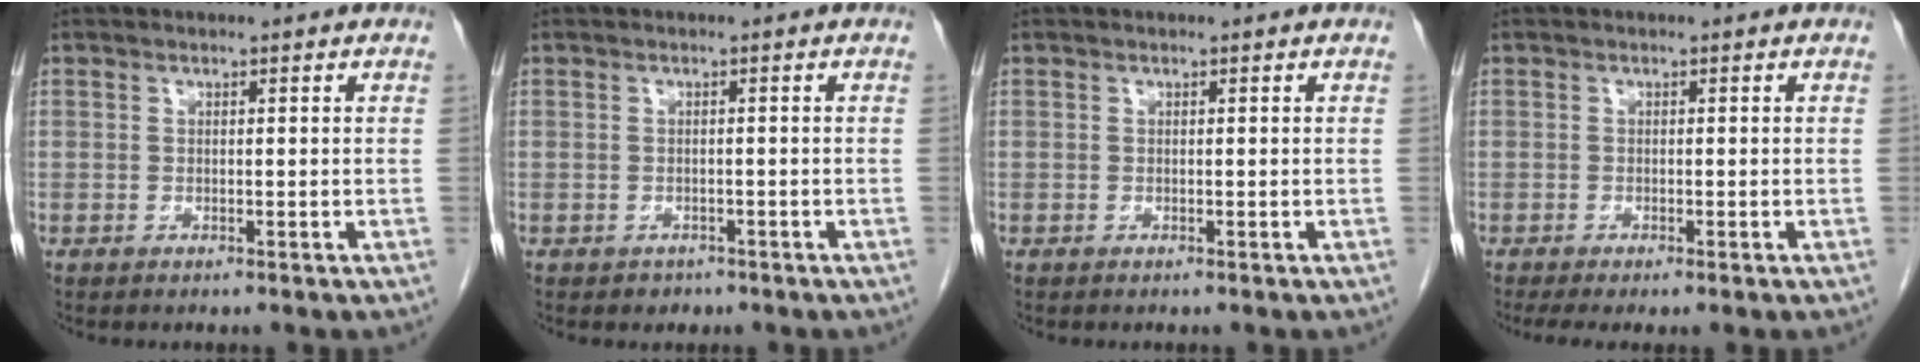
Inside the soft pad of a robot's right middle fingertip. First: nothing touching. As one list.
[{"total": 1.4, "force": [-1.0, 1.0, 0.1], "torque": [-0.007, 0.002, -0.011]}, {"total": 0.0}, {"total": 3.2, "force": [-2.3, 0.4, 2.3], "torque": [-0.034, -0.010, -0.035]}]